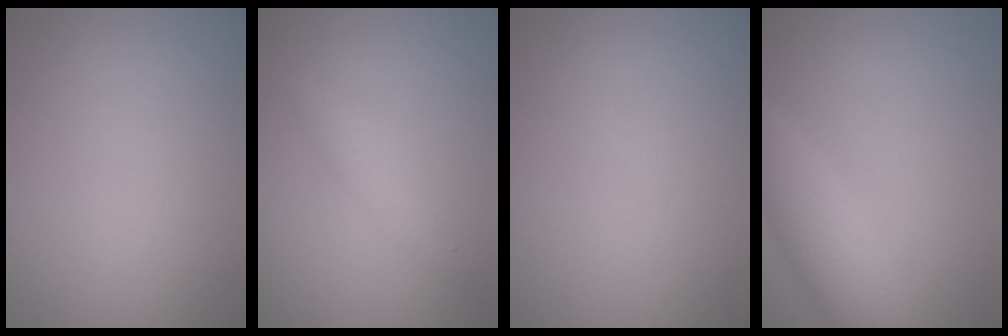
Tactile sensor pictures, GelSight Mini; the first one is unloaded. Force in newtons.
{"total": 1.7, "press": 1.7, "slide": 0.0}
{"total": 0.0}
{"total": 3.9, "press": 3.9, "slide": 0.1}